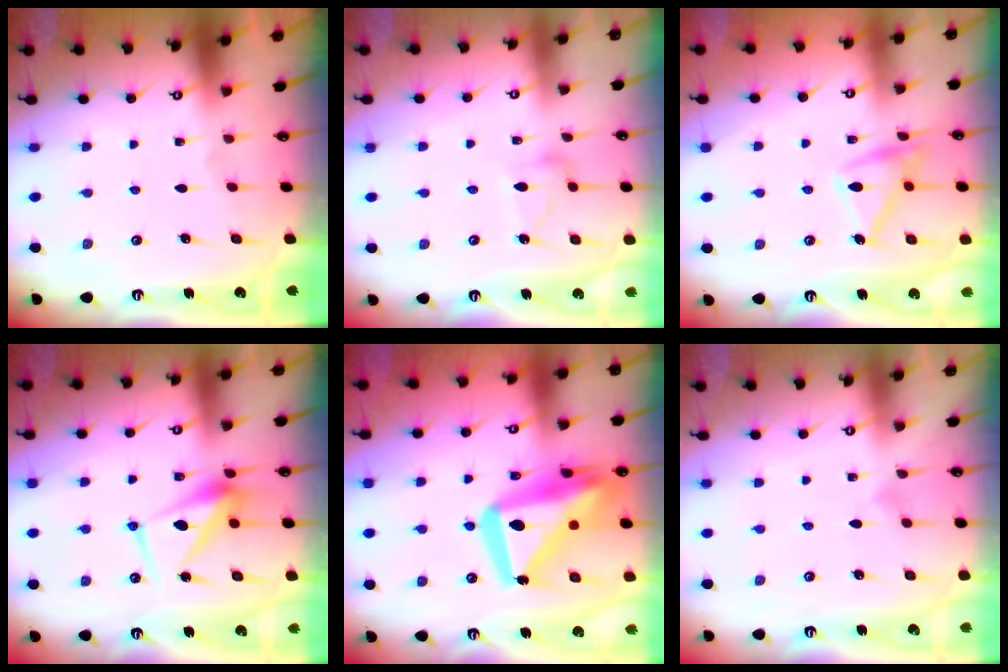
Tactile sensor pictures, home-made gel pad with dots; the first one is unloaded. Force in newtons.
{"total": 9.0, "press": 9.0, "slide": 0.4}
{"total": 16.0, "press": 16.0, "slide": 1.0}
{"total": 11.0, "press": 11.0, "slide": 0.7}
{"total": 21.5, "press": 21.4, "slide": 2.5}
{"total": 3.7, "press": 3.7, "slide": 0.3}